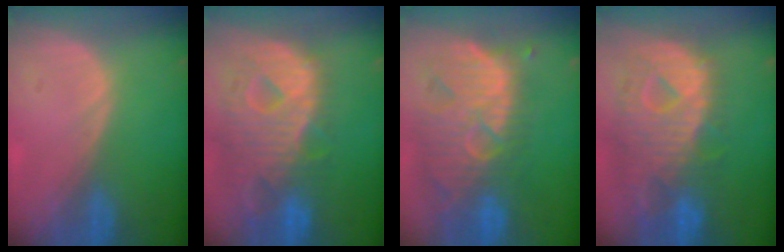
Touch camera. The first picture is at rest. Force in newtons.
{"total": 12.8, "press": 11.0, "slide": 6.6}
{"total": 13.0, "press": 11.3, "slide": 6.5}
{"total": 12.5, "press": 10.8, "slide": 6.4}